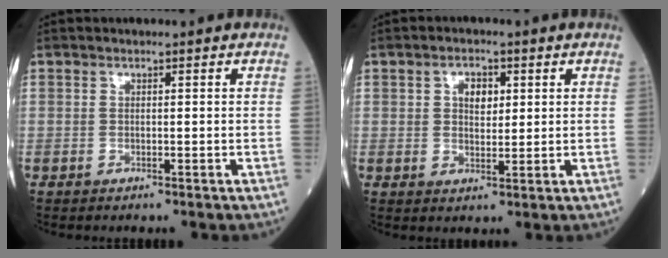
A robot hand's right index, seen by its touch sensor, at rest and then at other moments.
{"total": 4.3, "force": [1.3, 2.6, 3.2], "torque": [-0.064, 0.010, 0.027]}